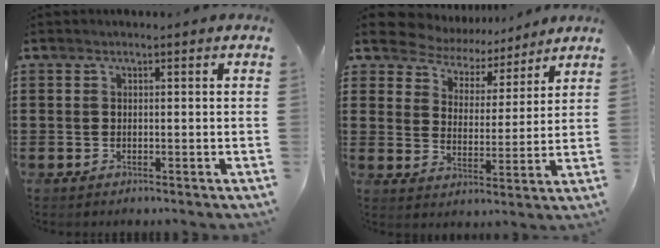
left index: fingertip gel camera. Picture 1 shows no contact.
{"total": 6.2, "force": [6.0, 1.5, 0.3], "torque": [-0.045, -0.038, 0.105]}